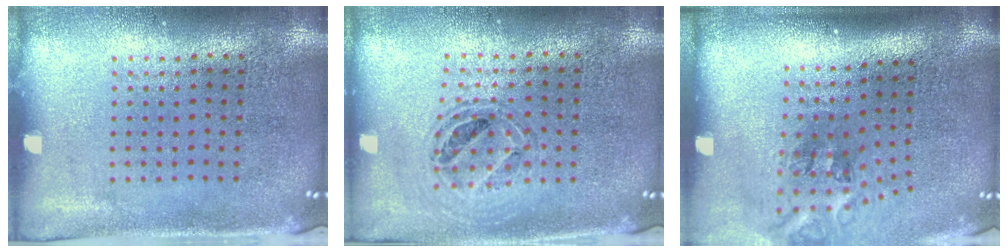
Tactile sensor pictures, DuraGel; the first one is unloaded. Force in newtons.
{"total": 0.8, "press": 0.8, "slide": 0.2}
{"total": 1.8, "press": 1.2, "slide": 1.3}